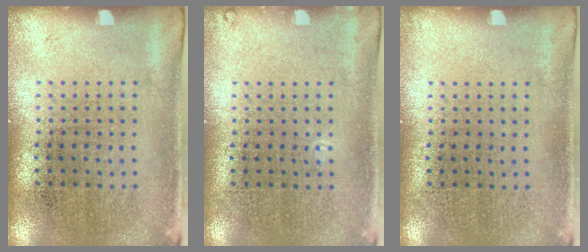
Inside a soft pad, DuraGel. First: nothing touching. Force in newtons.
{"total": 0.5, "press": 0.5, "slide": 0.2}
{"total": 0.0}